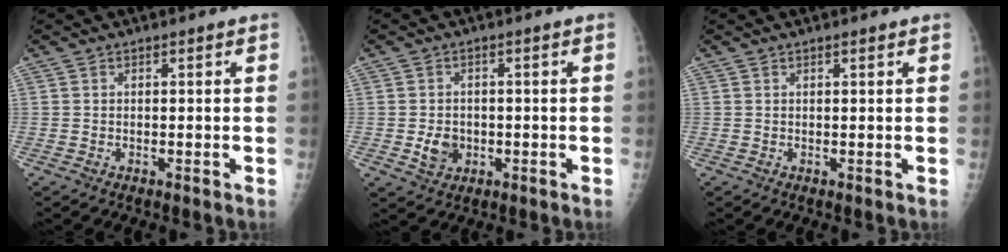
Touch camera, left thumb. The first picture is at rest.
{"total": 4.1, "force": [-0.8, 3.4, 2.2], "torque": [-0.024, 0.003, -0.007]}
{"total": 0.6, "force": [0.5, 0.0, 0.4], "torque": [-0.008, -0.002, 0.008]}